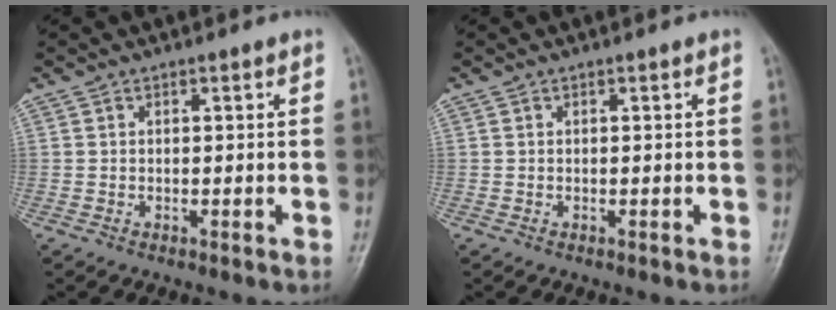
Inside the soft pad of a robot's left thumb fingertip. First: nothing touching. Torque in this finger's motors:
{"motor_torque": [0.00, 0.01, -0.01, 0.01, 0.00]}